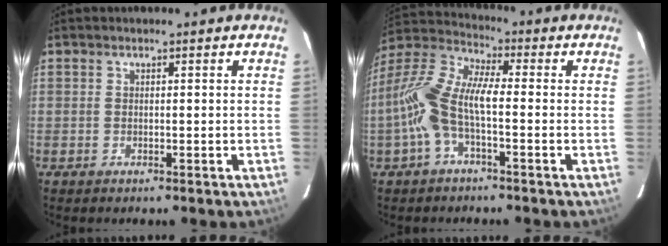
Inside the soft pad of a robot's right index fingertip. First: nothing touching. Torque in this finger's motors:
{"motor_torque": [0.42, -0.16, 0.50, 0.21]}